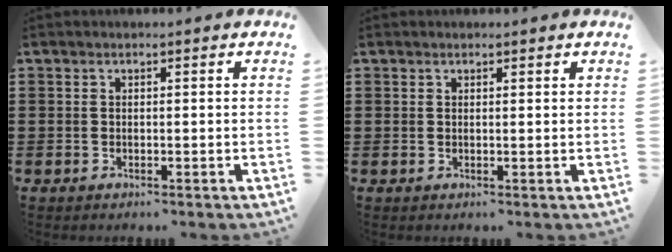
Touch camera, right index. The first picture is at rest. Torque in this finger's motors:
{"motor_torque": [0.08, 1.19, -1.05, -0.21]}